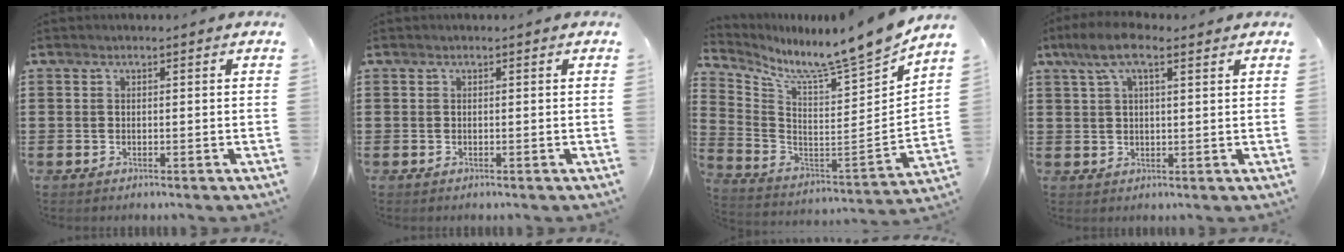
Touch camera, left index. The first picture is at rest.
{"total": 0.0}
{"total": 9.0, "force": [8.5, -1.4, 2.7], "torque": [-0.067, -0.099, 0.127]}
{"total": 6.5, "force": [3.7, 2.1, 4.9], "torque": [-0.104, 0.009, 0.065]}